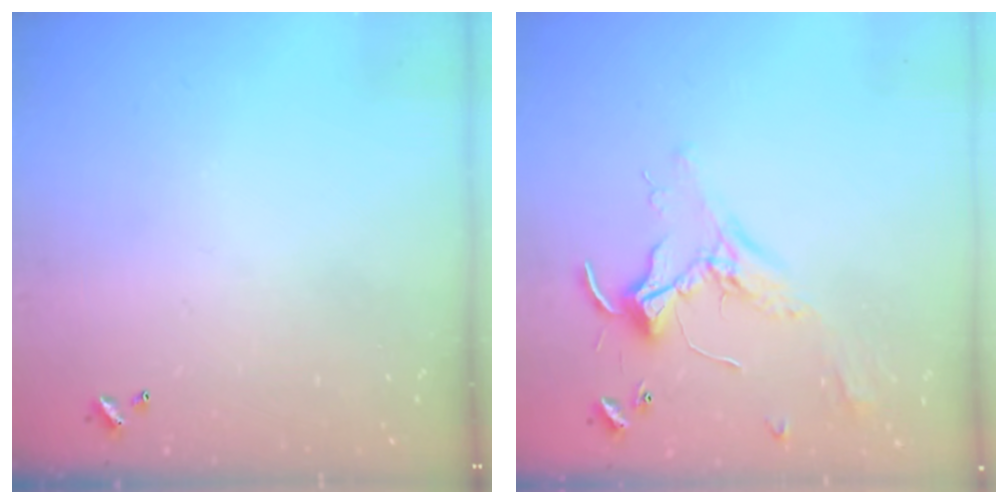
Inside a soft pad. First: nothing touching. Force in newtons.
{"total": 2.5, "press": 2.5, "slide": 0.5}